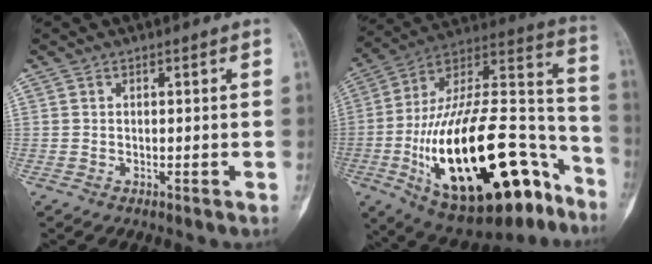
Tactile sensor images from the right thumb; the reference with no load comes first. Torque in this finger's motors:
{"motor_torque": [0.86, 1.29, 2.35, -0.41, 0.85]}